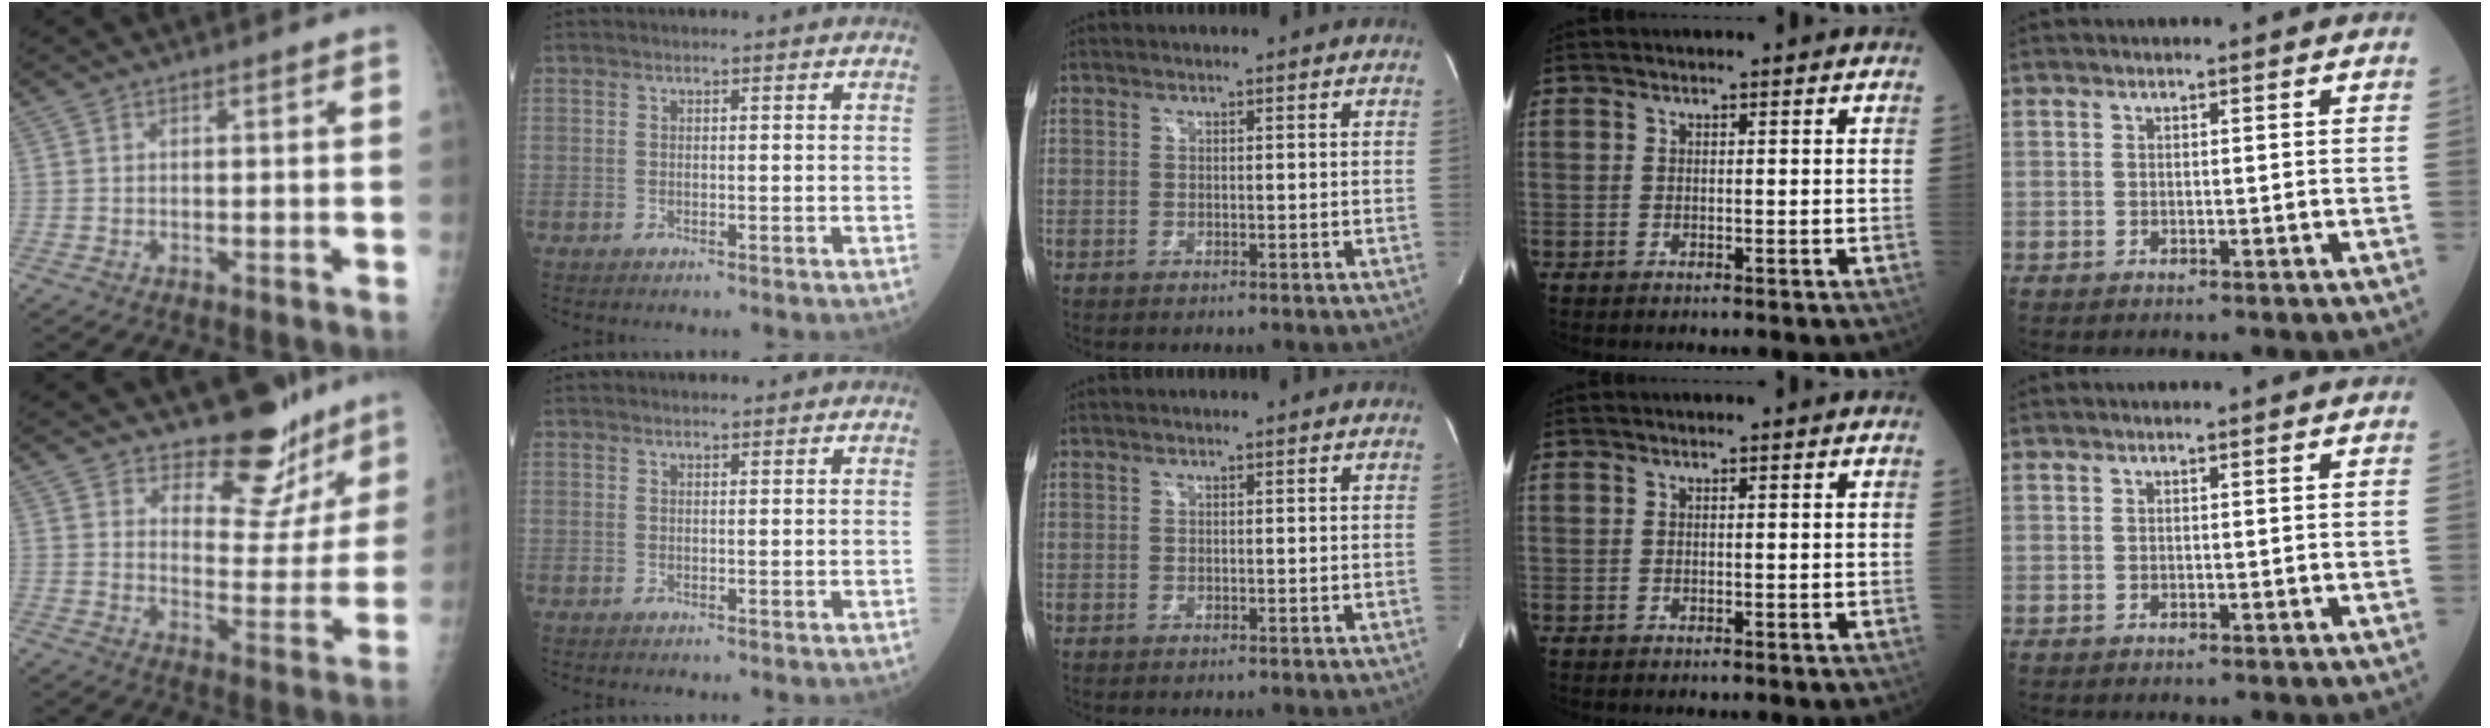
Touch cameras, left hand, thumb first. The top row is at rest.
{"thumb": {"total": 12.8, "force": [10.8, 5.9, 3.5], "torque": [0.002, -0.094, 0.143]}, "index": {"total": 0.7, "force": [0.7, 0.0, 0.1], "torque": [-0.007, 0.003, 0.013]}}